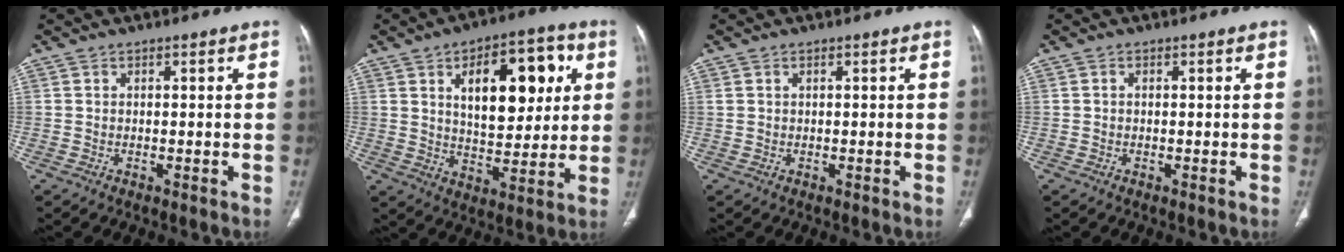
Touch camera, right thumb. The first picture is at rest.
{"total": 17.6, "force": [5.4, 9.2, 14.0], "torque": [-0.156, -0.005, 0.086]}
{"total": 0.8, "force": [0.4, 0.4, 0.5], "torque": [-0.012, 0.009, 0.011]}
{"total": 0.0}